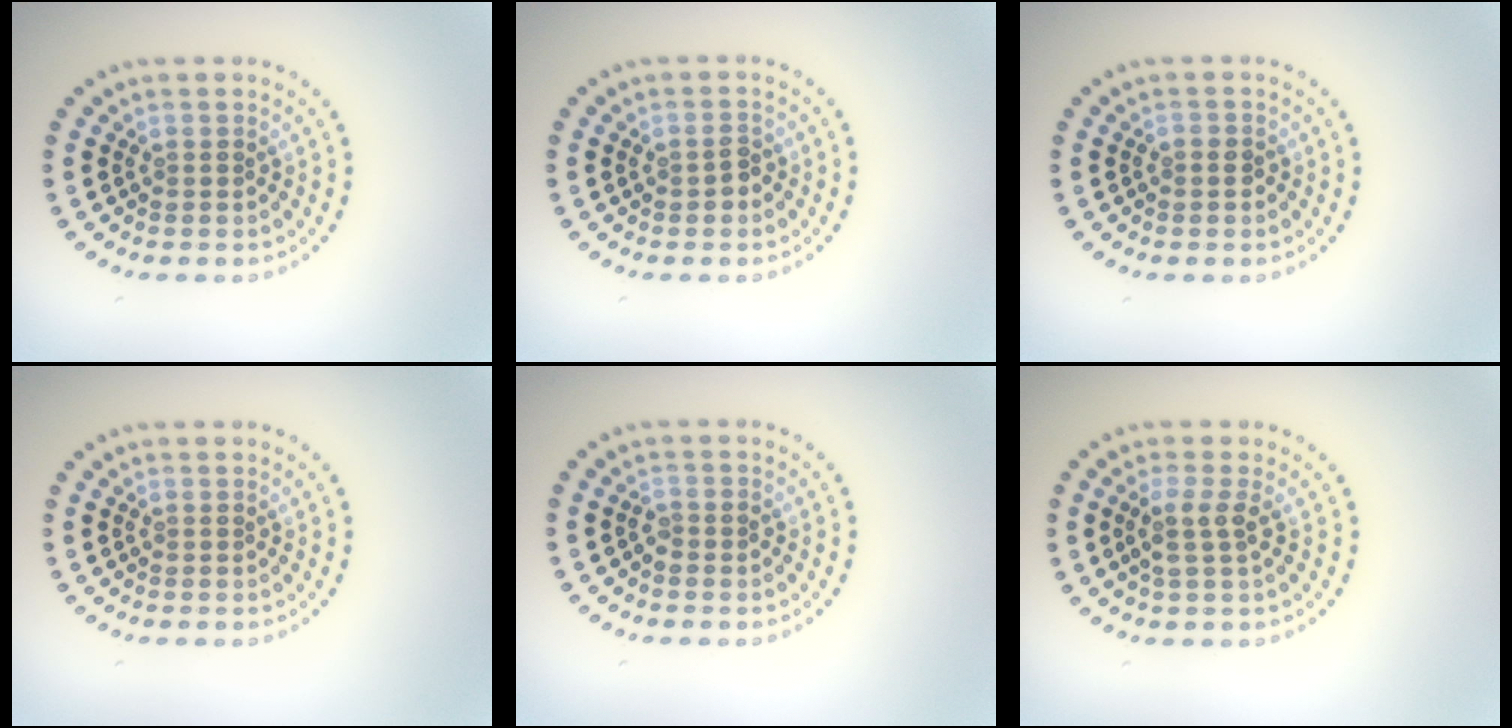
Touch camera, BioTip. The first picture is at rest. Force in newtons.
{"total": 1.2, "press": 1.2, "slide": 0.2}
{"total": 0.6, "press": 0.6, "slide": 0.2}
{"total": 0.0}
{"total": 0.9, "press": 0.9, "slide": 0.3}
{"total": 2.1, "press": 1.7, "slide": 1.2}